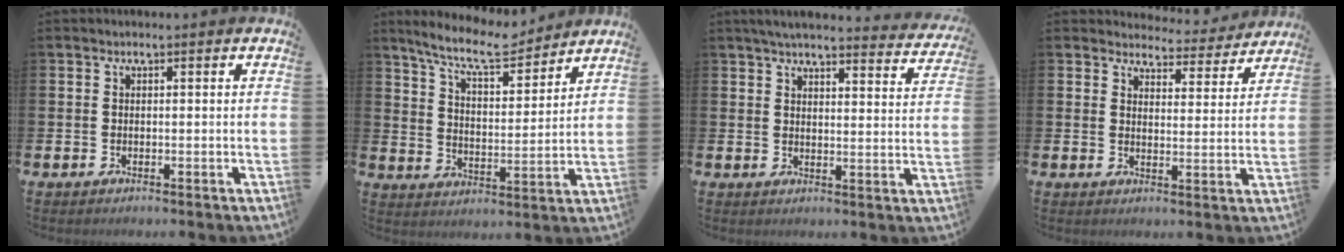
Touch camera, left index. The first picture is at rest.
{"total": 9.3, "force": [8.5, 1.7, 3.4], "torque": [-0.087, -0.046, 0.152]}
{"total": 4.4, "force": [4.1, 0.4, 1.4], "torque": [-0.042, -0.025, 0.071]}
{"total": 4.2, "force": [4.0, 1.1, 0.0], "torque": [-0.009, -0.038, 0.067]}